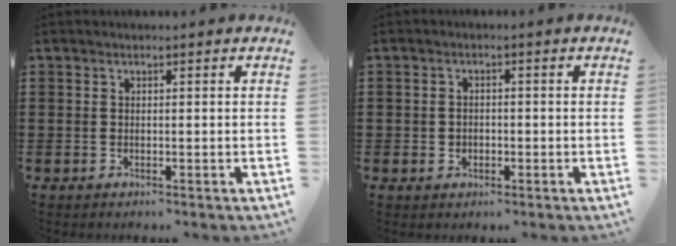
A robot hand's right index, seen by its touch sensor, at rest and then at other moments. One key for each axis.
{"total": 1.3, "fx": -0.5, "fy": 1.1, "fz": 0.4, "tx": -0.013, "ty": 0.000, "tz": -0.011}